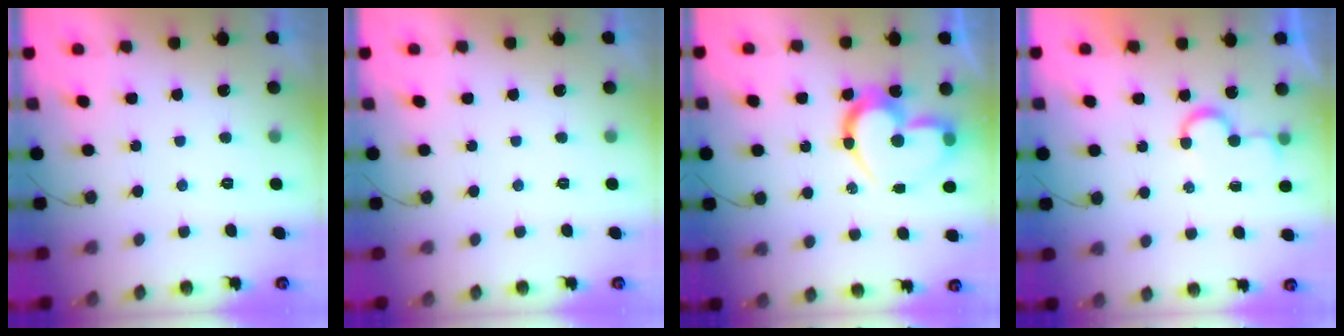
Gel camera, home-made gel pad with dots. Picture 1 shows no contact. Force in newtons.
{"total": 0.0}
{"total": 18.4, "press": 18.3, "slide": 1.4}
{"total": 5.6, "press": 5.1, "slide": 2.3}